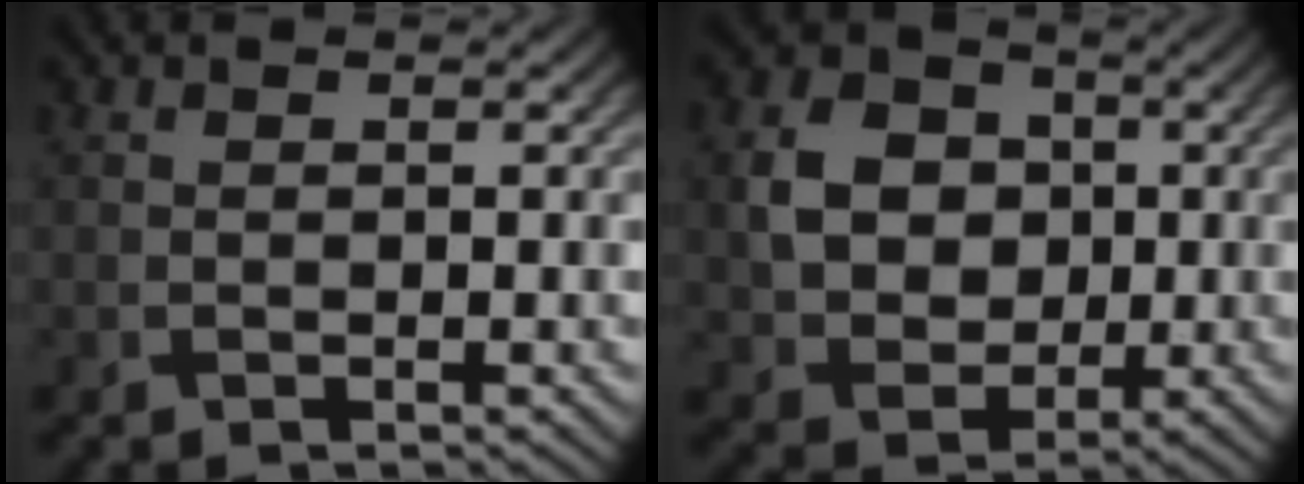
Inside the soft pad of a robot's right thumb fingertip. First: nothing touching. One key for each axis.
{"total": 7.4, "fx": 0.6, "fy": 6.3, "fz": 3.9, "tx": -0.085, "ty": 0.007, "tz": 0.000}